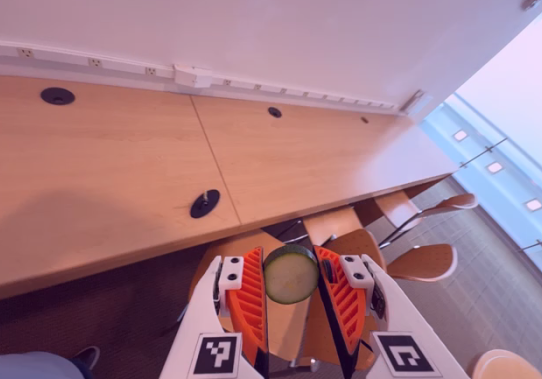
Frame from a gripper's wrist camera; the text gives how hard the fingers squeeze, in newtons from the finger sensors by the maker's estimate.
{"total": 8.8, "left": 9.0, "right": 8.6}